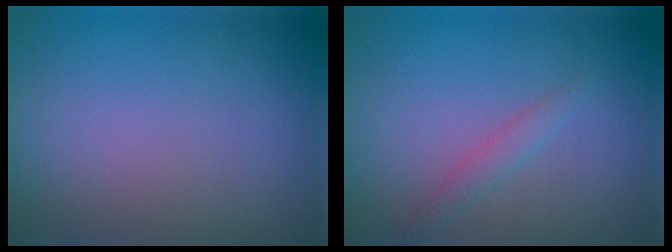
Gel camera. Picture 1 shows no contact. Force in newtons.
{"total": 1.4, "press": 1.4, "slide": 0.1}